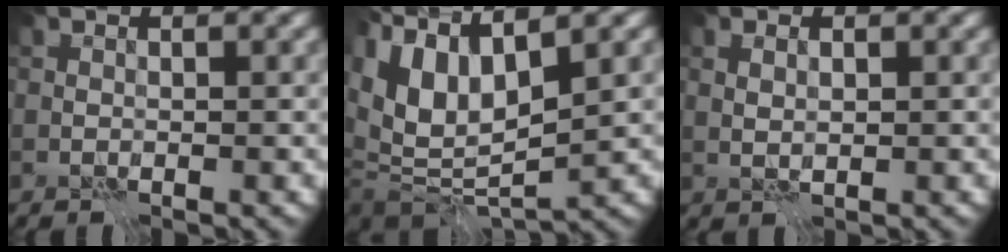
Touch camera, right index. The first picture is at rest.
{"total": 11.0, "force": [2.6, 5.2, 9.3], "torque": [-0.196, 0.009, 0.051]}
{"total": 1.3, "force": [0.5, 0.5, 1.0], "torque": [-0.020, 0.002, 0.013]}